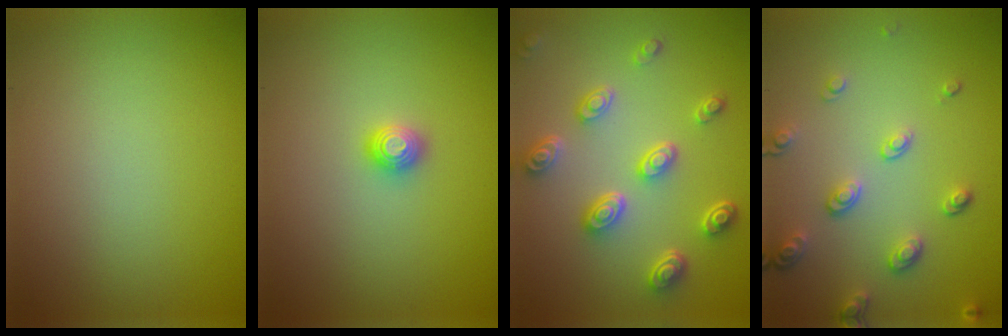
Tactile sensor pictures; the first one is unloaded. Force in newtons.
{"total": 1.1, "press": 1.1, "slide": 0.1}
{"total": 5.1, "press": 3.9, "slide": 3.2}
{"total": 3.2, "press": 2.6, "slide": 1.8}